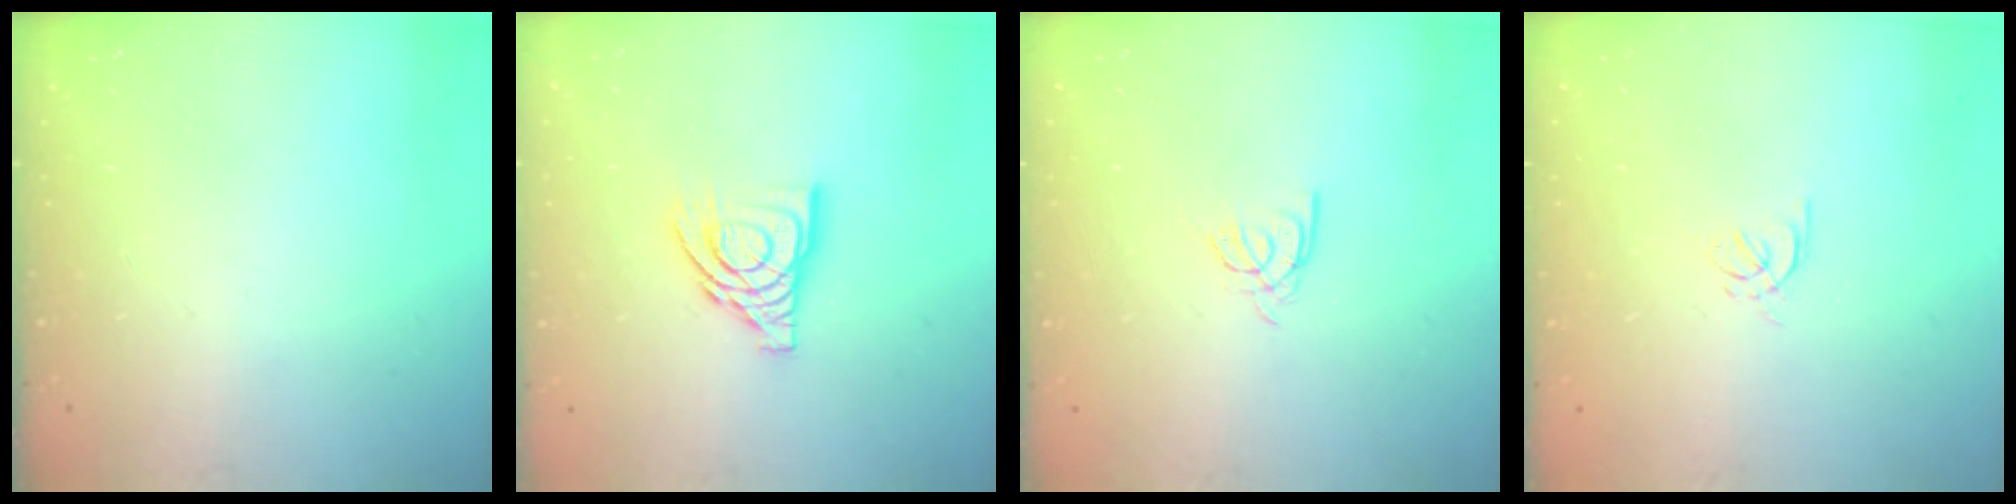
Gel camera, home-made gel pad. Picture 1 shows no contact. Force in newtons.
{"total": 12.4, "press": 12.3, "slide": 1.3}
{"total": 2.4, "press": 2.4, "slide": 0.4}
{"total": 2.2, "press": 2.1, "slide": 0.7}